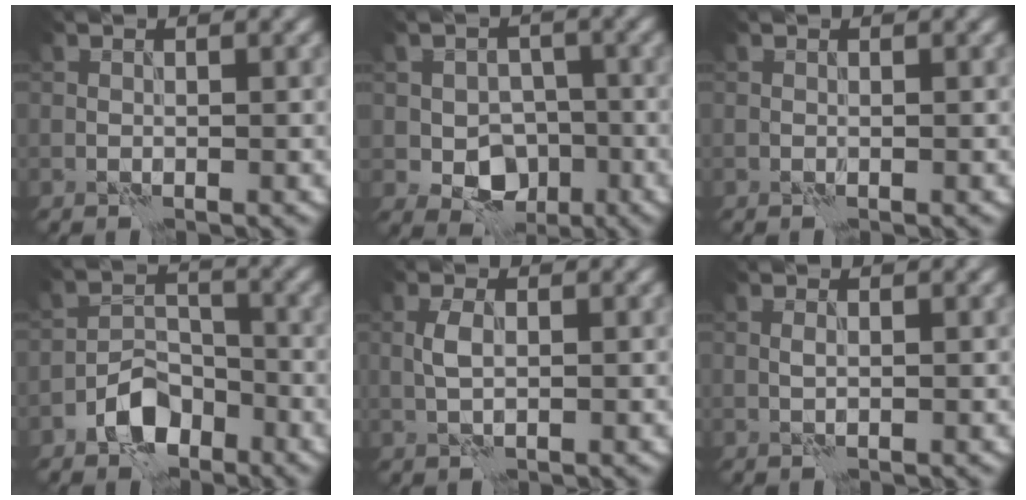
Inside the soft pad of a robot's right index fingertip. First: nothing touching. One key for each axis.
{"total": 5.4, "fx": -1.6, "fy": 4.2, "fz": 3.0, "tx": -0.045, "ty": -0.008, "tz": -0.024}
{"total": 0.0}
{"total": 4.7, "fx": -2.9, "fy": 2.8, "fz": 2.3, "tx": -0.031, "ty": 0.004, "tz": -0.060}
{"total": 1.8, "fx": 0.1, "fy": 0.8, "fz": 1.6, "tx": -0.035, "ty": 0.005, "tz": 0.001}
{"total": 0.5, "fx": 0.1, "fy": 0.1, "fz": 0.5, "tx": -0.013, "ty": 0.002, "tz": 0.001}